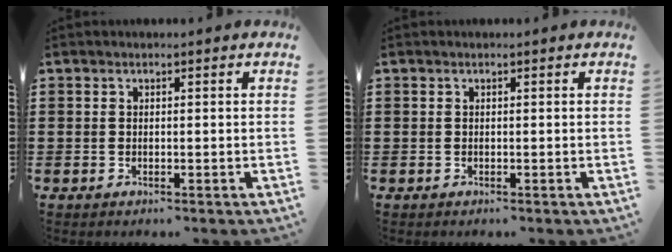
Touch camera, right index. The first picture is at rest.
{"total": 0.0}